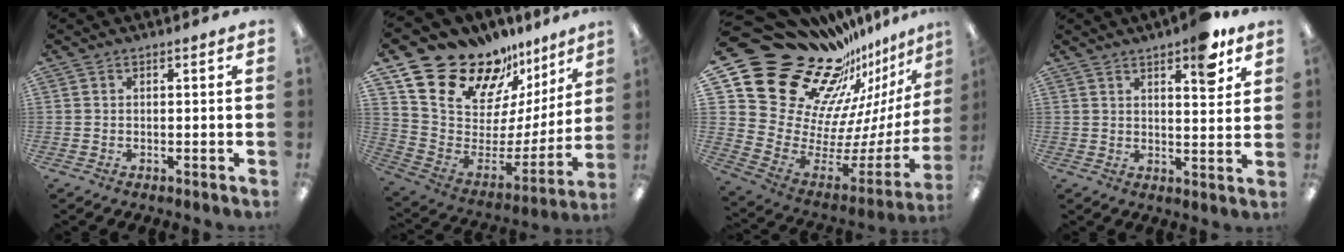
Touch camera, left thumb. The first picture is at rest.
{"total": 19.5, "force": [15.9, 8.8, 7.1], "torque": [-0.125, -0.130, 0.288]}
{"total": 26.2, "force": [17.5, 15.8, 11.5], "torque": [-0.157, -0.191, 0.379]}
{"total": 8.8, "force": [5.7, 3.1, 6.0], "torque": [-0.066, -0.031, 0.089]}